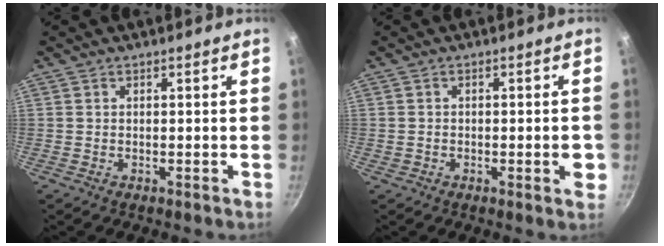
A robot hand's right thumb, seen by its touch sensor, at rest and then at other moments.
{"total": 3.5, "force": [-0.9, 1.4, 3.1], "torque": [-0.029, 0.004, -0.014]}